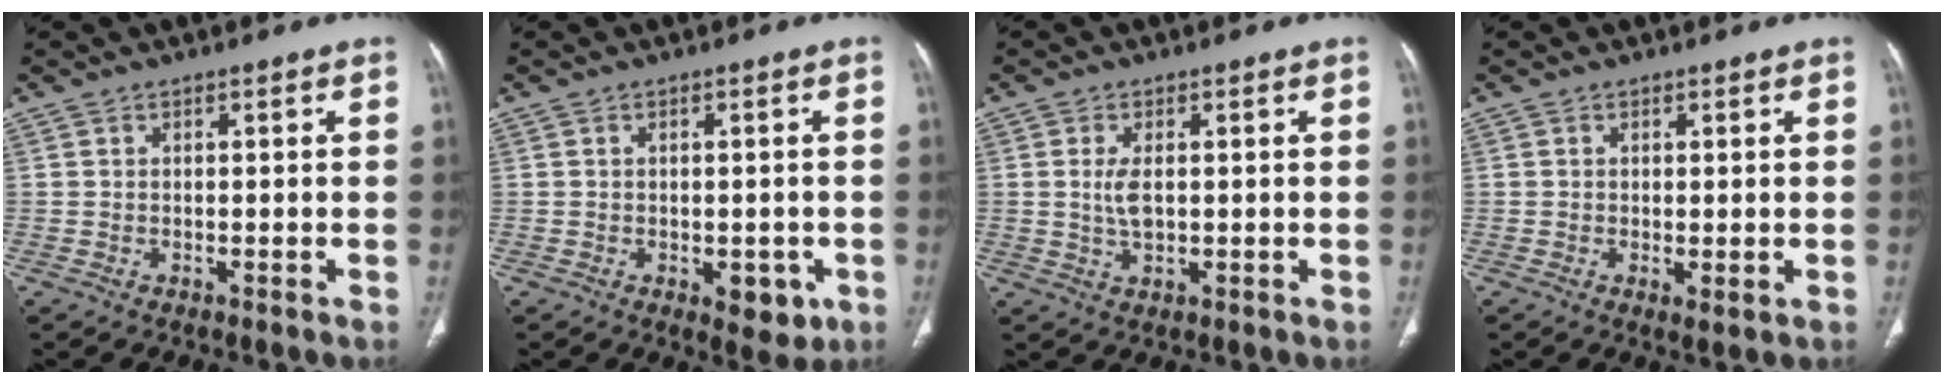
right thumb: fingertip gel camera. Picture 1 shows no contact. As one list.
[{"total": 5.4, "force": [-1.8, 2.9, 4.2], "torque": [-0.033, 0.001, -0.013]}, {"total": 3.6, "force": [0.3, 1.8, 3.1], "torque": [-0.067, -0.004, 0.009]}, {"total": 1.8, "force": [-0.2, 0.5, 1.7], "torque": [-0.036, -0.010, -0.001]}]